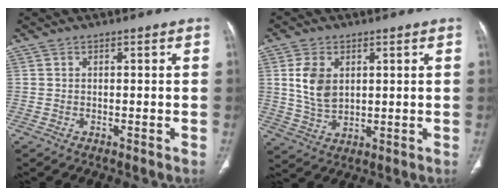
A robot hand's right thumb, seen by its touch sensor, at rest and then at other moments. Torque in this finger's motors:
{"motor_torque": [-0.40, 0.85, -0.04, -0.04, 0.17]}